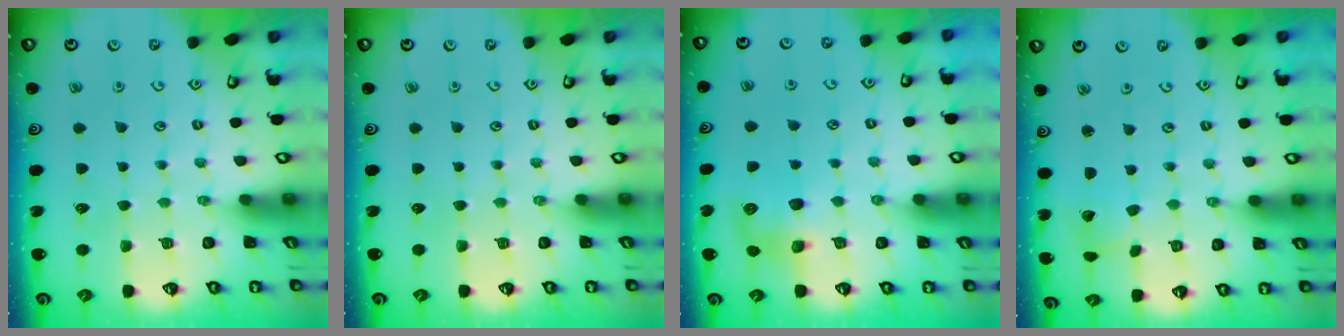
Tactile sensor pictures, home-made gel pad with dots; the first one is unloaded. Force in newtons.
{"total": 0.0}
{"total": 8.1, "press": 8.0, "slide": 0.2}
{"total": 2.8, "press": 2.8, "slide": 0.3}